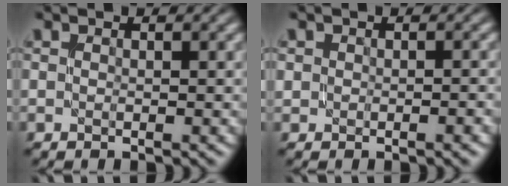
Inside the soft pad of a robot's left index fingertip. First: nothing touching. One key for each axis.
{"total": 1.3, "fx": -0.2, "fy": 1.0, "fz": 0.8, "tx": -0.009, "ty": -0.004, "tz": 0.001}